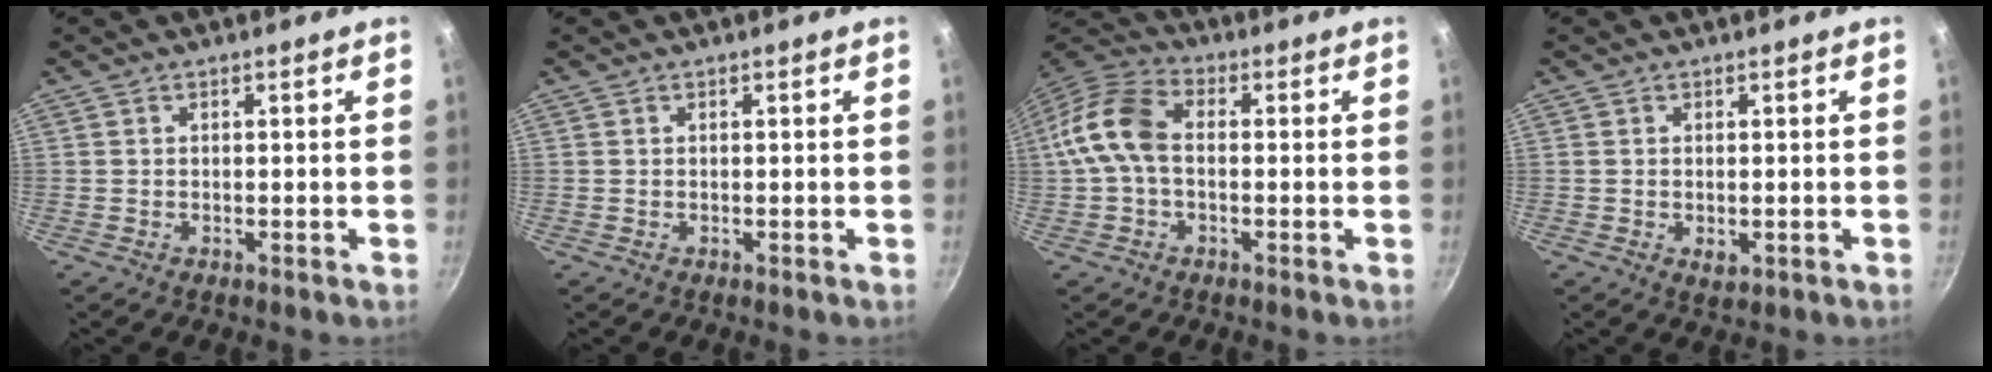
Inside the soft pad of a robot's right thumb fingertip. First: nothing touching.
{"total": 0.0}
{"total": 10.9, "force": [-0.3, 6.9, 8.4], "torque": [-0.159, 0.034, -0.023]}
{"total": 2.3, "force": [-0.5, 1.3, 1.9], "torque": [-0.030, -0.006, -0.005]}